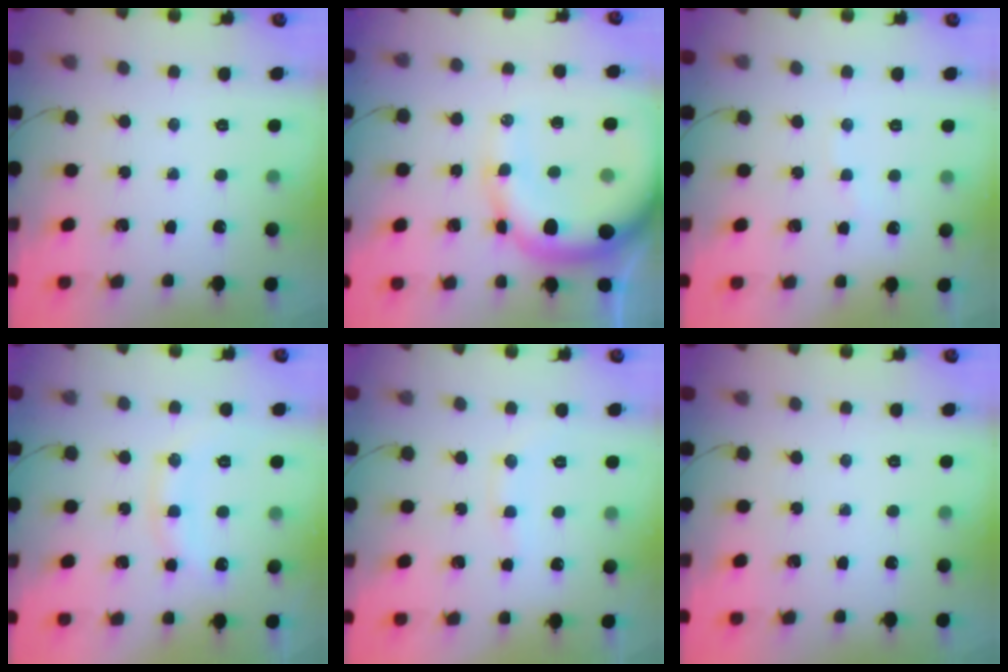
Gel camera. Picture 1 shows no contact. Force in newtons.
{"total": 14.5, "press": 14.3, "slide": 2.0}
{"total": 4.8, "press": 4.7, "slide": 0.7}
{"total": 12.2, "press": 12.1, "slide": 0.7}
{"total": 8.0, "press": 7.8, "slide": 1.6}
{"total": 0.0}